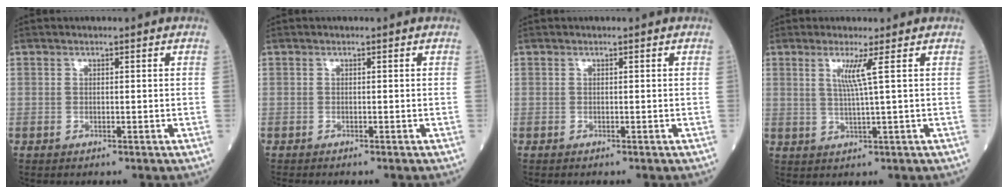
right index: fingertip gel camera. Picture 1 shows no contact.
{"total": 0.7, "force": [-0.7, -0.2, 0.1], "torque": [0.002, 0.000, -0.015]}
{"total": 0.0}
{"total": 3.6, "force": [1.3, -1.3, 3.1], "torque": [-0.064, -0.007, 0.026]}